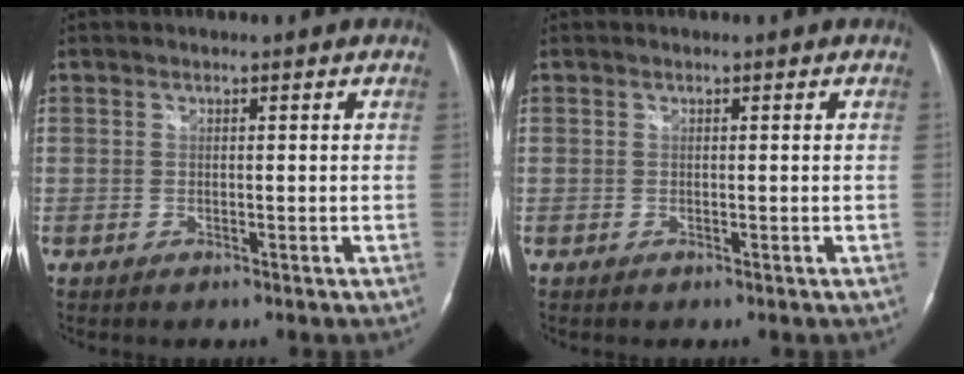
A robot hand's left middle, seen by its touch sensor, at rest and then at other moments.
{"total": 0.0}